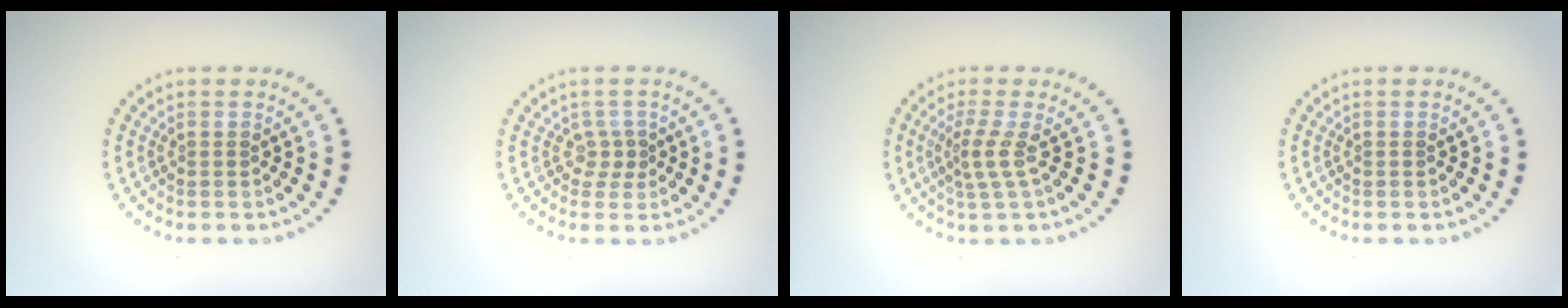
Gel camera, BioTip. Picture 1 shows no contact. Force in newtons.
{"total": 1.3, "press": 0.9, "slide": 1.0}
{"total": 2.3, "press": 1.5, "slide": 1.7}
{"total": 0.0}